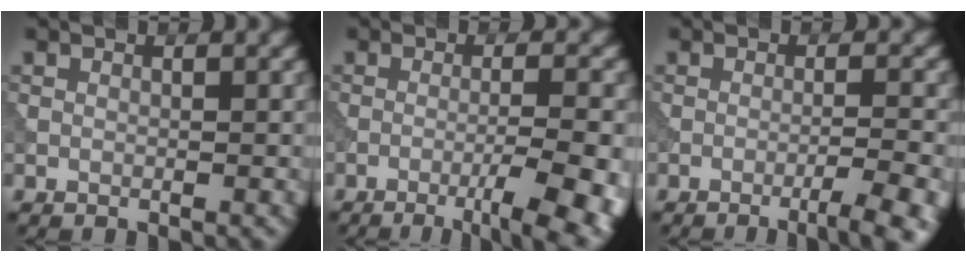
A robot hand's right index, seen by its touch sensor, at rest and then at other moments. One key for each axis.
{"total": 8.0, "fx": -3.4, "fy": 2.1, "fz": 6.9, "tx": -0.085, "ty": 0.004, "tz": -0.039}
{"total": 5.0, "fx": -2.7, "fy": 1.0, "fz": 4.1, "tx": -0.050, "ty": 0.010, "tz": -0.044}